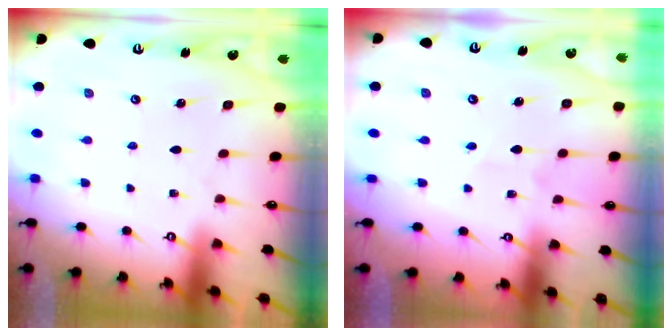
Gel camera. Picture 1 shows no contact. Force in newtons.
{"total": 2.8, "press": 2.6, "slide": 0.9}